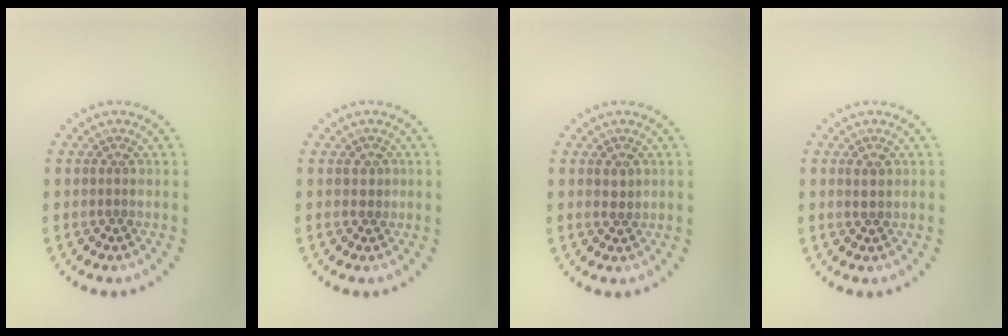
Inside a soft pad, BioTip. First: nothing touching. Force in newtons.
{"total": 0.8, "press": 0.7, "slide": 0.3}
{"total": 1.0, "press": 1.0, "slide": 0.3}
{"total": 1.1, "press": 1.1, "slide": 0.4}